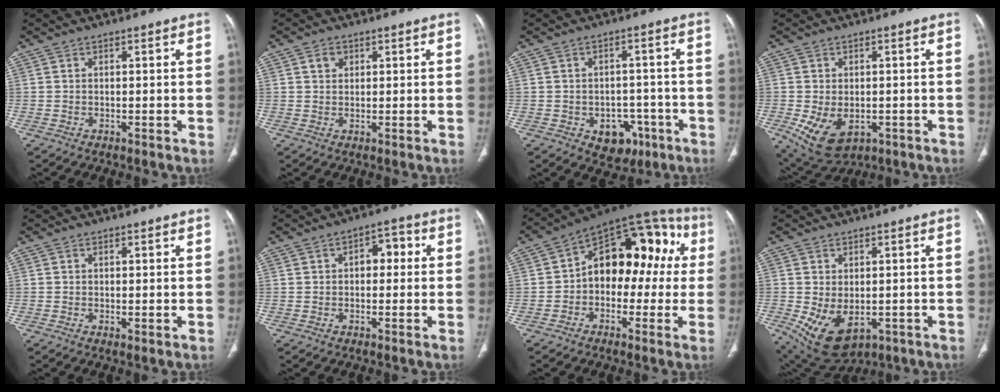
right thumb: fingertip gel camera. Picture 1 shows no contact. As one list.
[{"total": 2.4, "force": [1.0, 1.9, 1.0], "torque": [-0.010, -0.002, 0.017]}, {"total": 7.8, "force": [-3.4, 5.7, 4.1], "torque": [-0.021, 0.026, -0.035]}, {"total": 9.3, "force": [-2.7, 6.0, 6.6], "torque": [-0.111, -0.001, -0.026]}, {"total": 0.8, "force": [0.0, 0.3, 0.8], "torque": [-0.016, -0.005, 0.002]}, {"total": 4.7, "force": [0.5, 3.0, 3.6], "torque": [-0.032, 0.019, 0.000]}, {"total": 18.2, "force": [0.8, 11.7, 13.9], "torque": [-0.139, 0.058, -0.003]}, {"total": 10.1, "force": [-2.5, 6.4, 7.5], "torque": [-0.123, -0.007, -0.015]}]